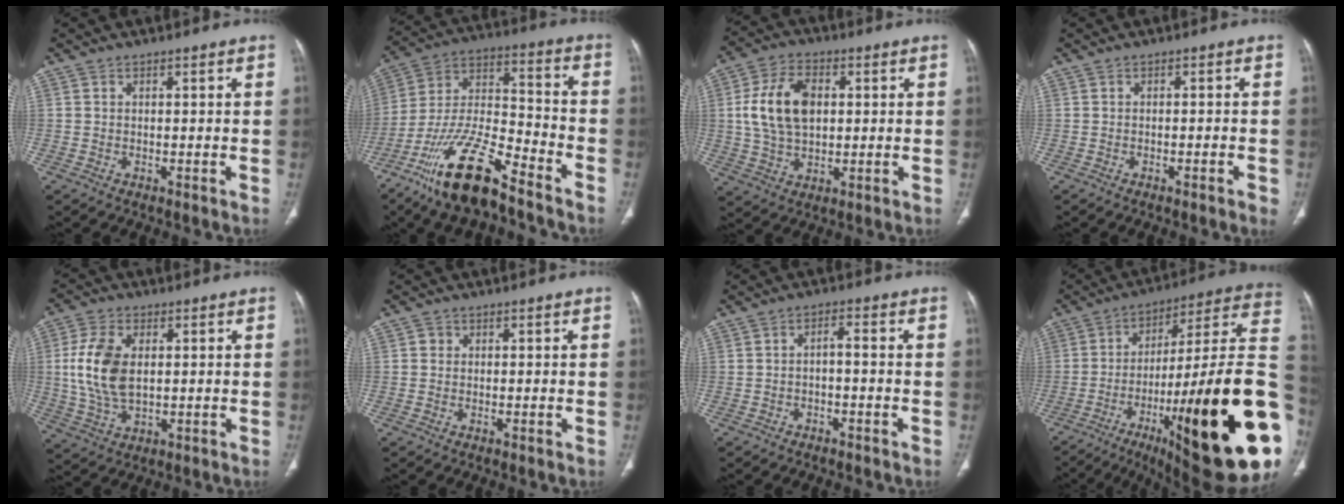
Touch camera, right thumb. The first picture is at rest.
{"total": 18.6, "force": [-12.7, 5.2, 12.5], "torque": [-0.238, 0.068, -0.233]}
{"total": 12.7, "force": [1.9, 8.0, 9.6], "torque": [-0.170, 0.005, 0.035]}
{"total": 2.2, "force": [-1.1, 0.3, 1.9], "torque": [-0.031, 0.002, -0.011]}
{"total": 11.5, "force": [1.4, 6.7, 9.3], "torque": [-0.193, -0.003, 0.031]}
{"total": 1.1, "force": [0.1, 1.0, 0.3], "torque": [0.002, 0.003, 0.001]}
{"total": 2.2, "force": [-1.0, 0.9, 1.8], "torque": [-0.029, 0.020, -0.017]}
{"total": 39.0, "force": [-10.3, 8.6, 36.7], "torque": [-0.452, 0.048, -0.156]}